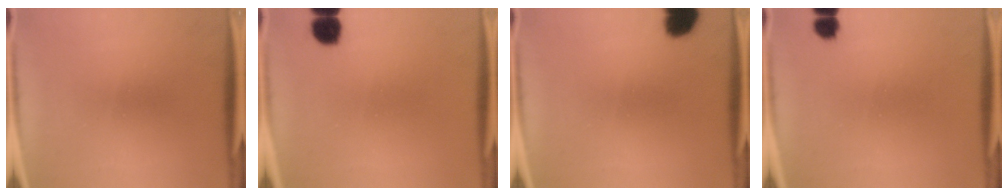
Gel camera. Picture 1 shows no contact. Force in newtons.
{"total": 4.1}
{"total": 5.7}
{"total": 2.3}